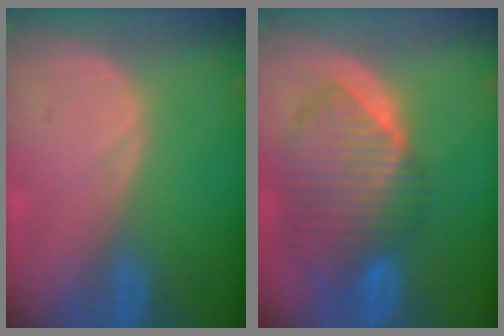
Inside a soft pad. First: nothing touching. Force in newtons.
{"total": 10.4, "press": 9.0, "slide": 5.1}